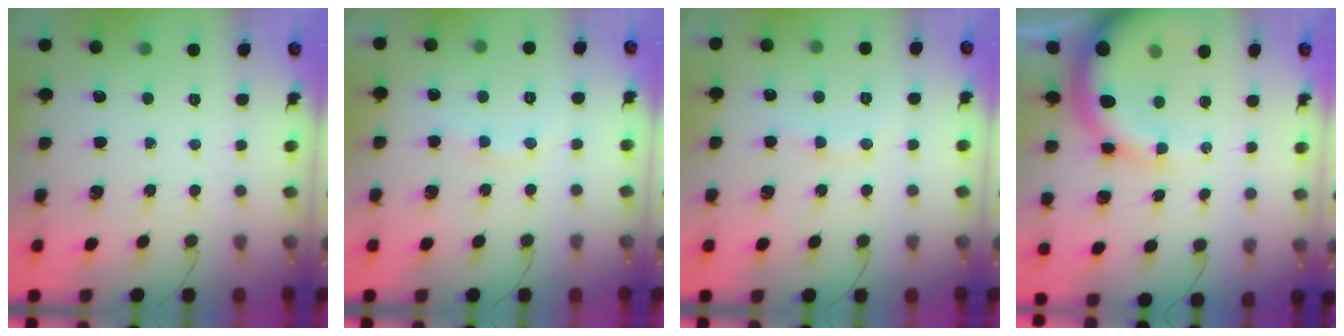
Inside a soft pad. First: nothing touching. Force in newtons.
{"total": 6.8, "press": 6.7, "slide": 1.6}
{"total": 6.4, "press": 6.1, "slide": 1.8}
{"total": 14.2, "press": 13.9, "slide": 3.0}